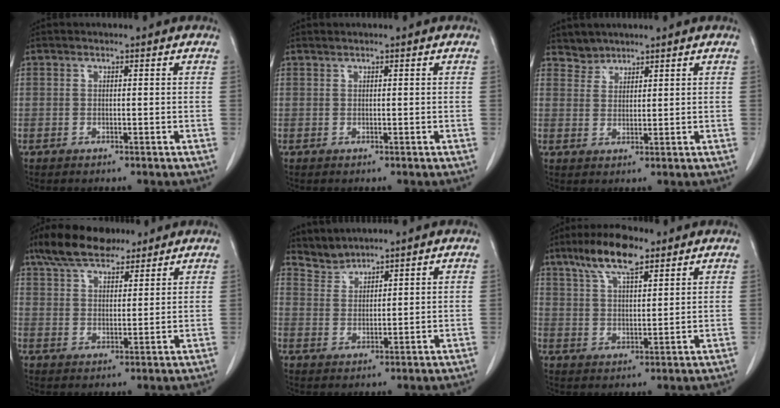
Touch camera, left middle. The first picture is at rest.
{"total": 0.0}
{"total": 2.4, "force": [2.2, 0.8, -0.6], "torque": [0.014, 0.005, 0.042]}
{"total": 11.1, "force": [8.7, 3.8, 5.8], "torque": [-0.102, 0.026, 0.154]}
{"total": 3.1, "force": [3.0, 0.1, -0.7], "torque": [0.011, 0.004, 0.069]}
{"total": 9.3, "force": [6.4, 2.4, 6.4], "torque": [-0.125, 0.013, 0.116]}